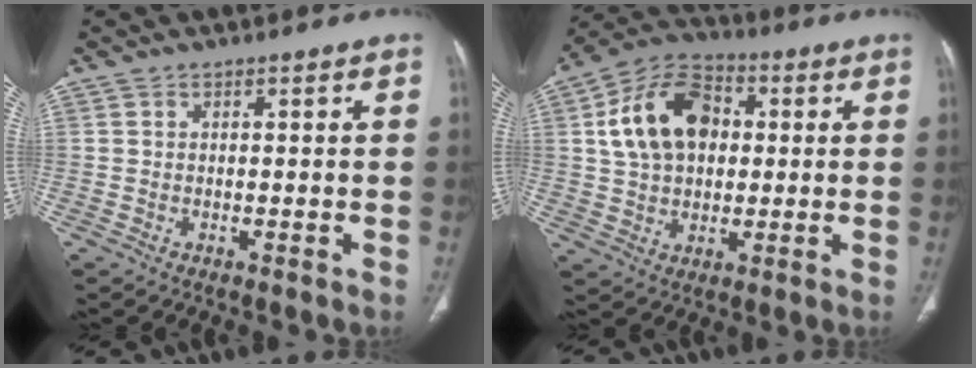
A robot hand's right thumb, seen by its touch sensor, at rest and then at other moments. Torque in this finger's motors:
{"motor_torque": [0.71, 2.43, 0.68, -0.14, 0.16]}